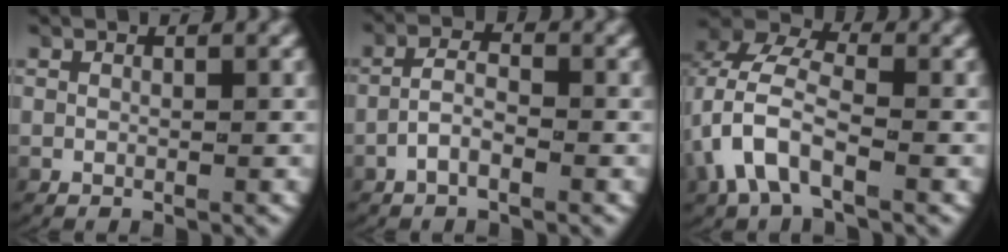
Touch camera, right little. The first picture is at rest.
{"total": 2.4, "force": [-1.2, 1.1, 1.8], "torque": [-0.039, -0.001, -0.025]}
{"total": 5.5, "force": [0.1, 3.8, 4.1], "torque": [-0.104, -0.006, 0.001]}